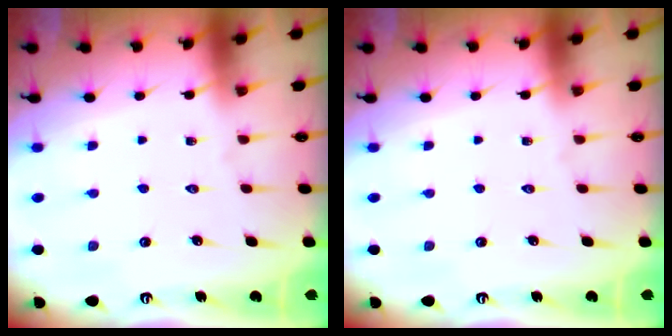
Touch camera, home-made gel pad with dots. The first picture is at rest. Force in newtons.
{"total": 0.0}